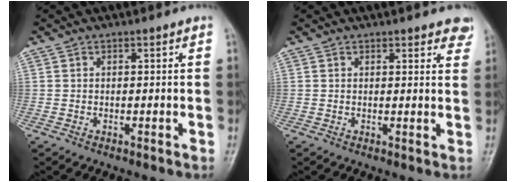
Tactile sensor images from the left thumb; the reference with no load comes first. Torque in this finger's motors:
{"motor_torque": [-0.08, -0.07, 0.10, 0.14, 0.03]}